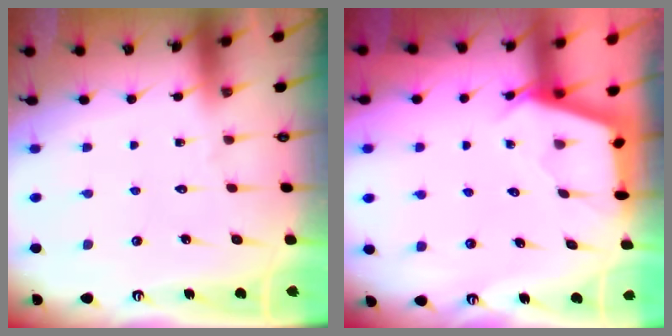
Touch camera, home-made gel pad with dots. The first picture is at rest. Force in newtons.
{"total": 2.6, "press": 2.6, "slide": 0.4}